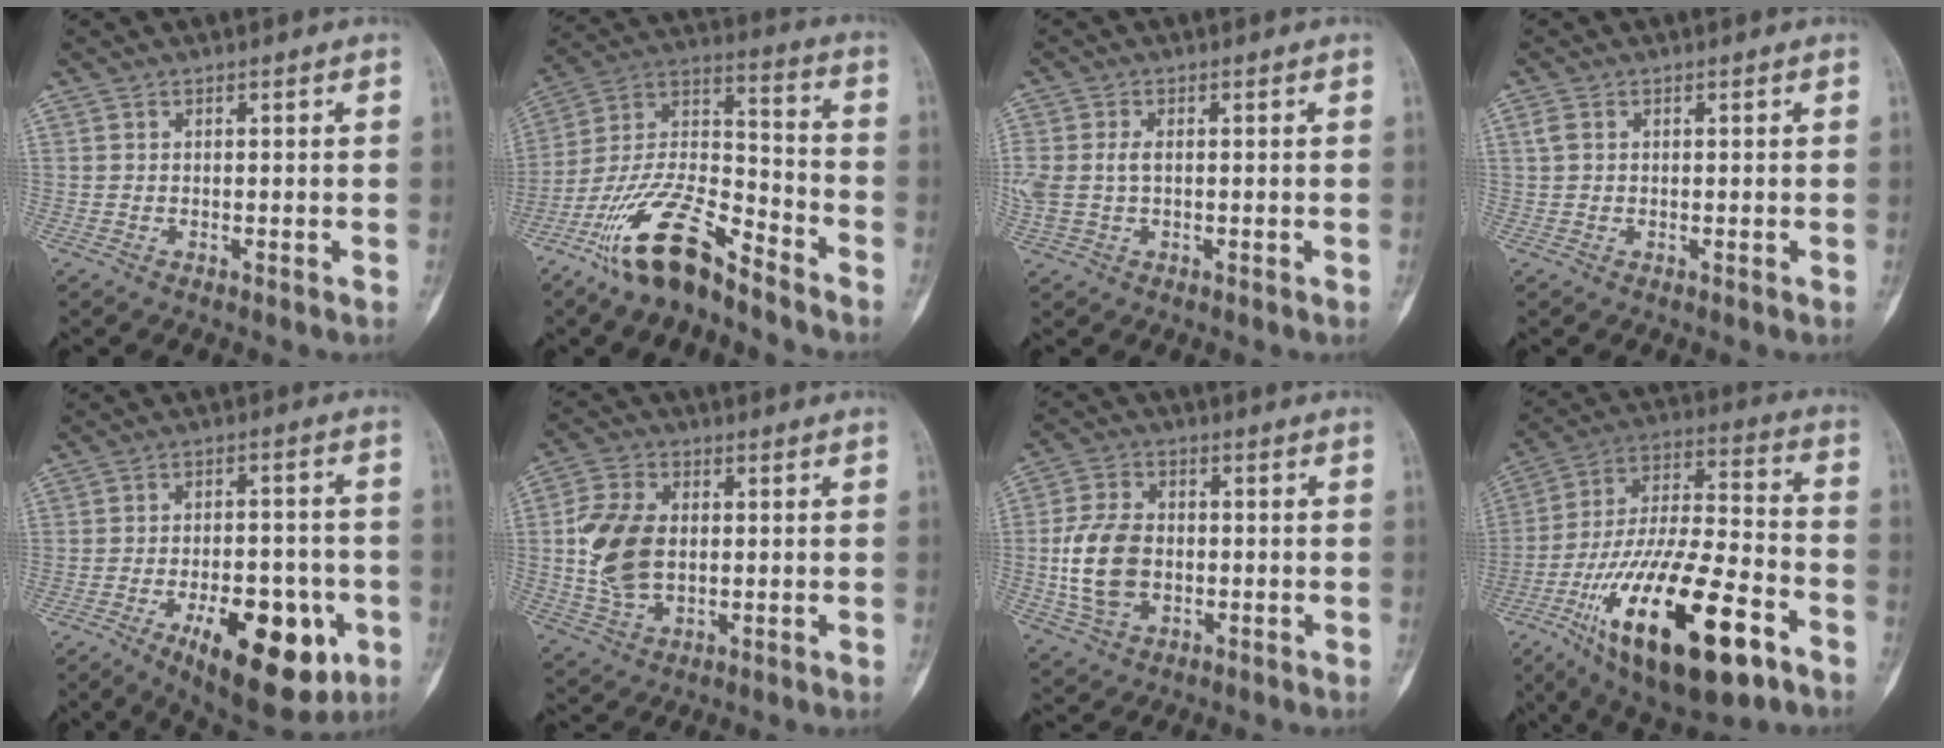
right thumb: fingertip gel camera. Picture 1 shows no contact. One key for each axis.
{"total": 17.5, "fx": -12.4, "fy": 5.6, "fz": 11.0, "tx": -0.201, "ty": 0.082, "tz": -0.232}
{"total": 5.7, "fx": 0.0, "fy": 3.7, "fz": 4.4, "tx": -0.122, "ty": 0.012, "tz": 0.004}
{"total": 1.5, "fx": 0.4, "fy": 1.1, "fz": 1.0, "tx": -0.026, "ty": 0.006, "tz": 0.009}
{"total": 19.0, "fx": -7.7, "fy": 8.6, "fz": 15.1, "tx": -0.179, "ty": 0.022, "tz": -0.098}
{"total": 12.3, "fx": 0.4, "fy": 8.1, "fz": 9.3, "tx": -0.178, "ty": 0.006, "tz": 0.011}
{"total": 11.6, "fx": -1.3, "fy": 8.1, "fz": 8.2, "tx": -0.151, "ty": 0.012, "tz": -0.024}
{"total": 28.8, "fx": -13.3, "fy": 10.3, "fz": 23.3, "tx": -0.436, "ty": 0.055, "tz": -0.219}